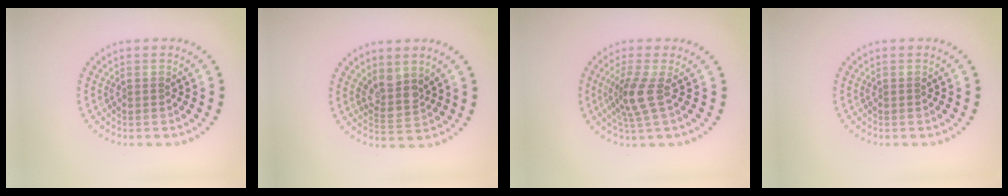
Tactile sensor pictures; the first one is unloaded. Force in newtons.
{"total": 2.6, "press": 2.2, "slide": 1.5}
{"total": 2.8, "press": 2.0, "slide": 2.0}
{"total": 0.0}